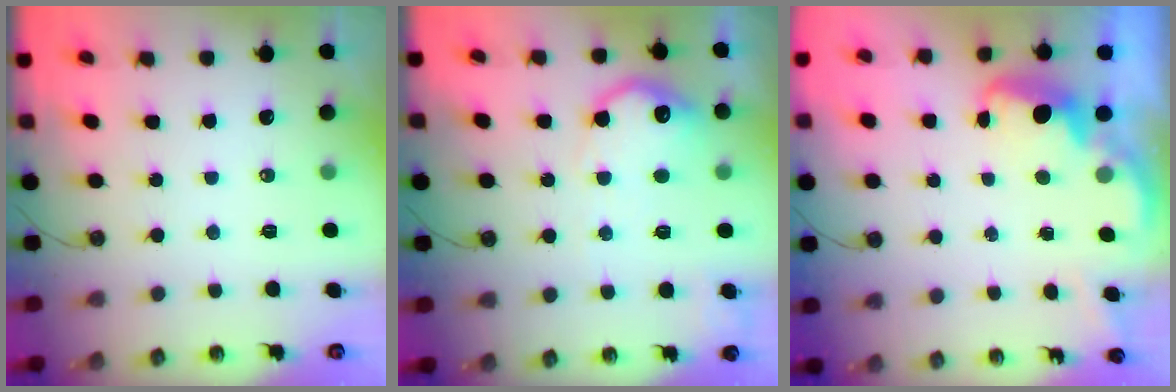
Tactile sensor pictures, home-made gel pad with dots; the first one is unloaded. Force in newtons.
{"total": 14.2, "press": 14.2, "slide": 1.0}
{"total": 2.6, "press": 2.6, "slide": 0.5}